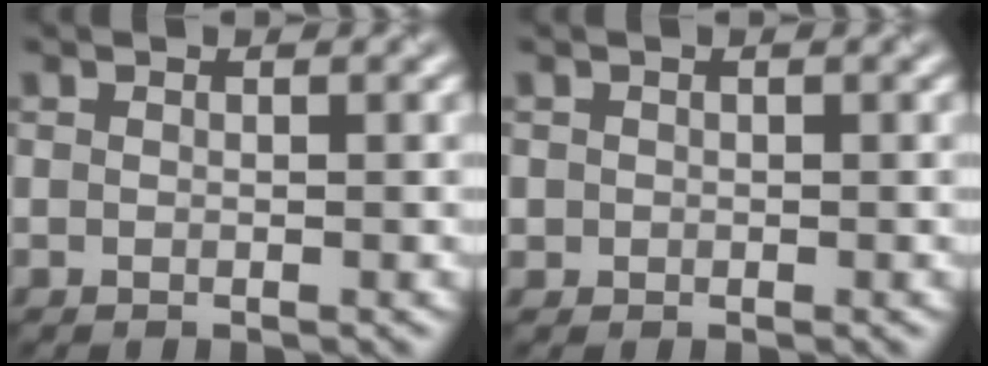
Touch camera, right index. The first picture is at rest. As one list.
[{"total": 0.6, "force": [0.0, 0.6, 0.0], "torque": [0.007, -0.002, -0.002]}]